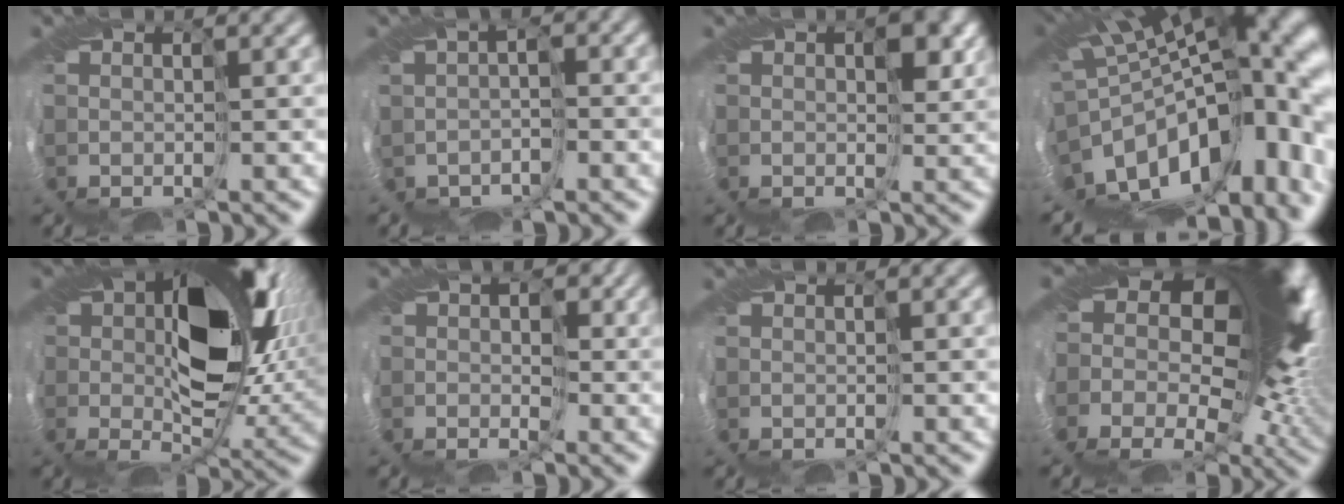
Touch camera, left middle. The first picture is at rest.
{"total": 2.4, "force": [-1.7, 1.4, 1.0], "torque": [-0.006, -0.003, -0.033]}
{"total": 3.6, "force": [1.1, 2.1, 2.8], "torque": [-0.033, 0.004, 0.013]}
{"total": 17.1, "force": [-7.3, 8.5, 12.9], "torque": [-0.168, -0.025, -0.111]}
{"total": 14.2, "force": [1.8, 8.5, 11.2], "torque": [-0.162, -0.022, 0.043]}
{"total": 1.8, "force": [-0.7, 1.6, 0.4], "torque": [0.001, 0.000, -0.019]}
{"total": 0.0}
{"total": 19.3, "force": [3.2, 10.8, 15.7], "torque": [-0.234, 0.014, 0.042]}